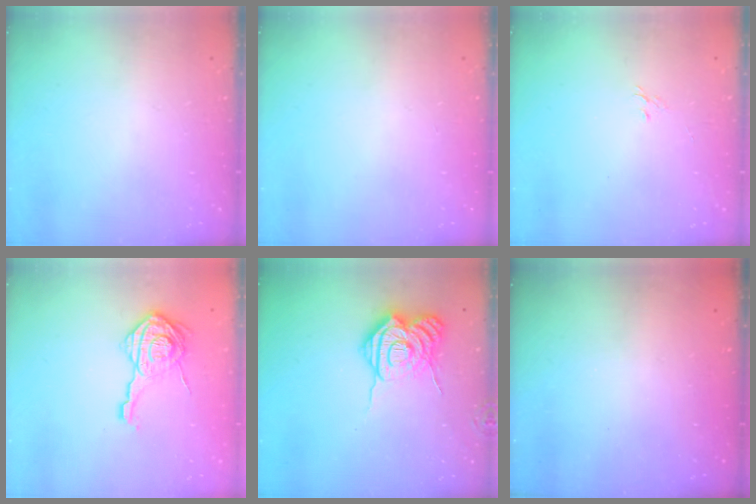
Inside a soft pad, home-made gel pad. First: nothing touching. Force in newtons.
{"total": 0.0}
{"total": 4.2, "press": 4.2, "slide": 0.2}
{"total": 16.3, "press": 16.3, "slide": 0.6}
{"total": 15.9, "press": 15.9, "slide": 1.5}
{"total": 1.8, "press": 1.7, "slide": 0.5}